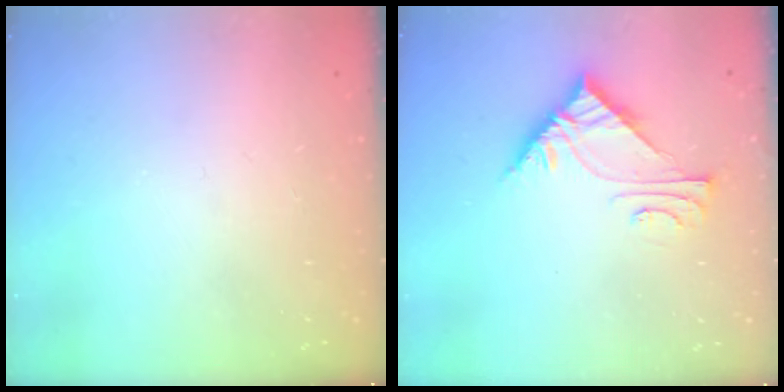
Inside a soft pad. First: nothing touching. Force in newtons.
{"total": 6.9, "press": 6.8, "slide": 0.5}